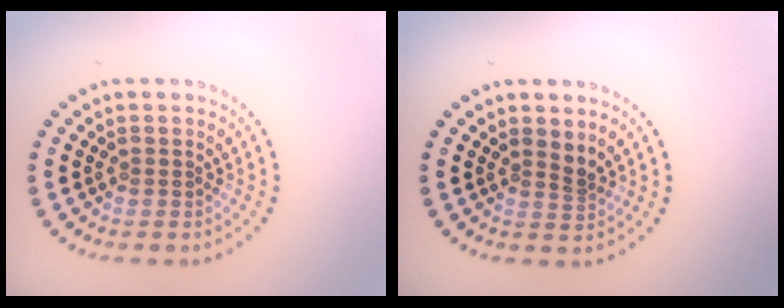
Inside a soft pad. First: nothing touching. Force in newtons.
{"total": 1.1, "press": 0.7, "slide": 0.9}